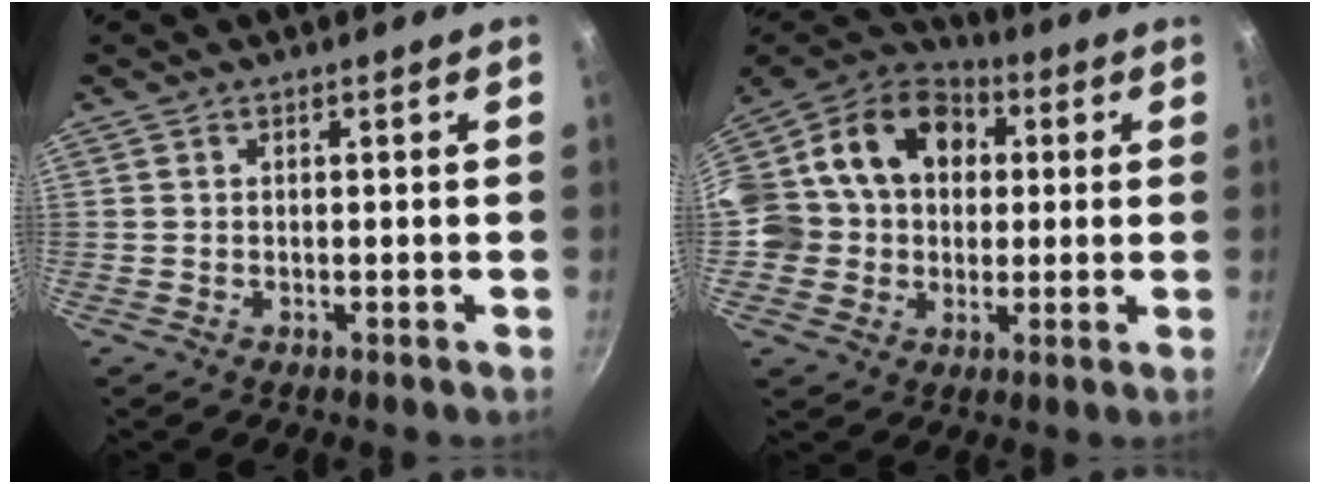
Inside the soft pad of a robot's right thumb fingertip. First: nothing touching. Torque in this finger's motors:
{"motor_torque": [1.16, 1.47, 0.69, -0.52, 0.34]}